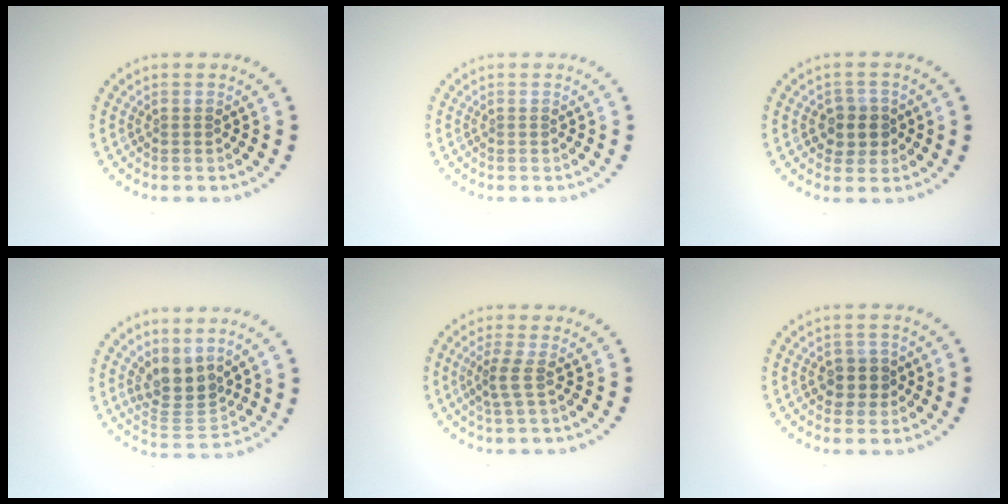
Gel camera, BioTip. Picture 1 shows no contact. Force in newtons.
{"total": 0.0}
{"total": 2.5, "press": 2.3, "slide": 0.9}
{"total": 3.8, "press": 3.2, "slide": 2.0}
{"total": 1.9, "press": 1.2, "slide": 1.4}
{"total": 2.4, "press": 2.2, "slide": 0.9}